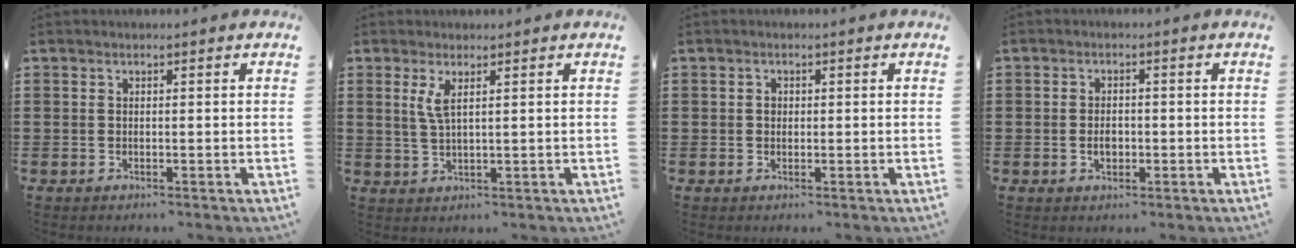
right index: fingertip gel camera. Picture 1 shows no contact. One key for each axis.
{"total": 2.8, "fx": 1.3, "fy": 0.6, "fz": 2.5, "tx": -0.054, "ty": 0.001, "tz": 0.022}
{"total": 0.8, "fx": 0.1, "fy": 0.7, "fz": 0.4, "tx": -0.010, "ty": 0.004, "tz": 0.002}
{"total": 2.3, "fx": -0.5, "fy": 1.5, "fz": 1.8, "tx": -0.034, "ty": 0.005, "tz": -0.010}